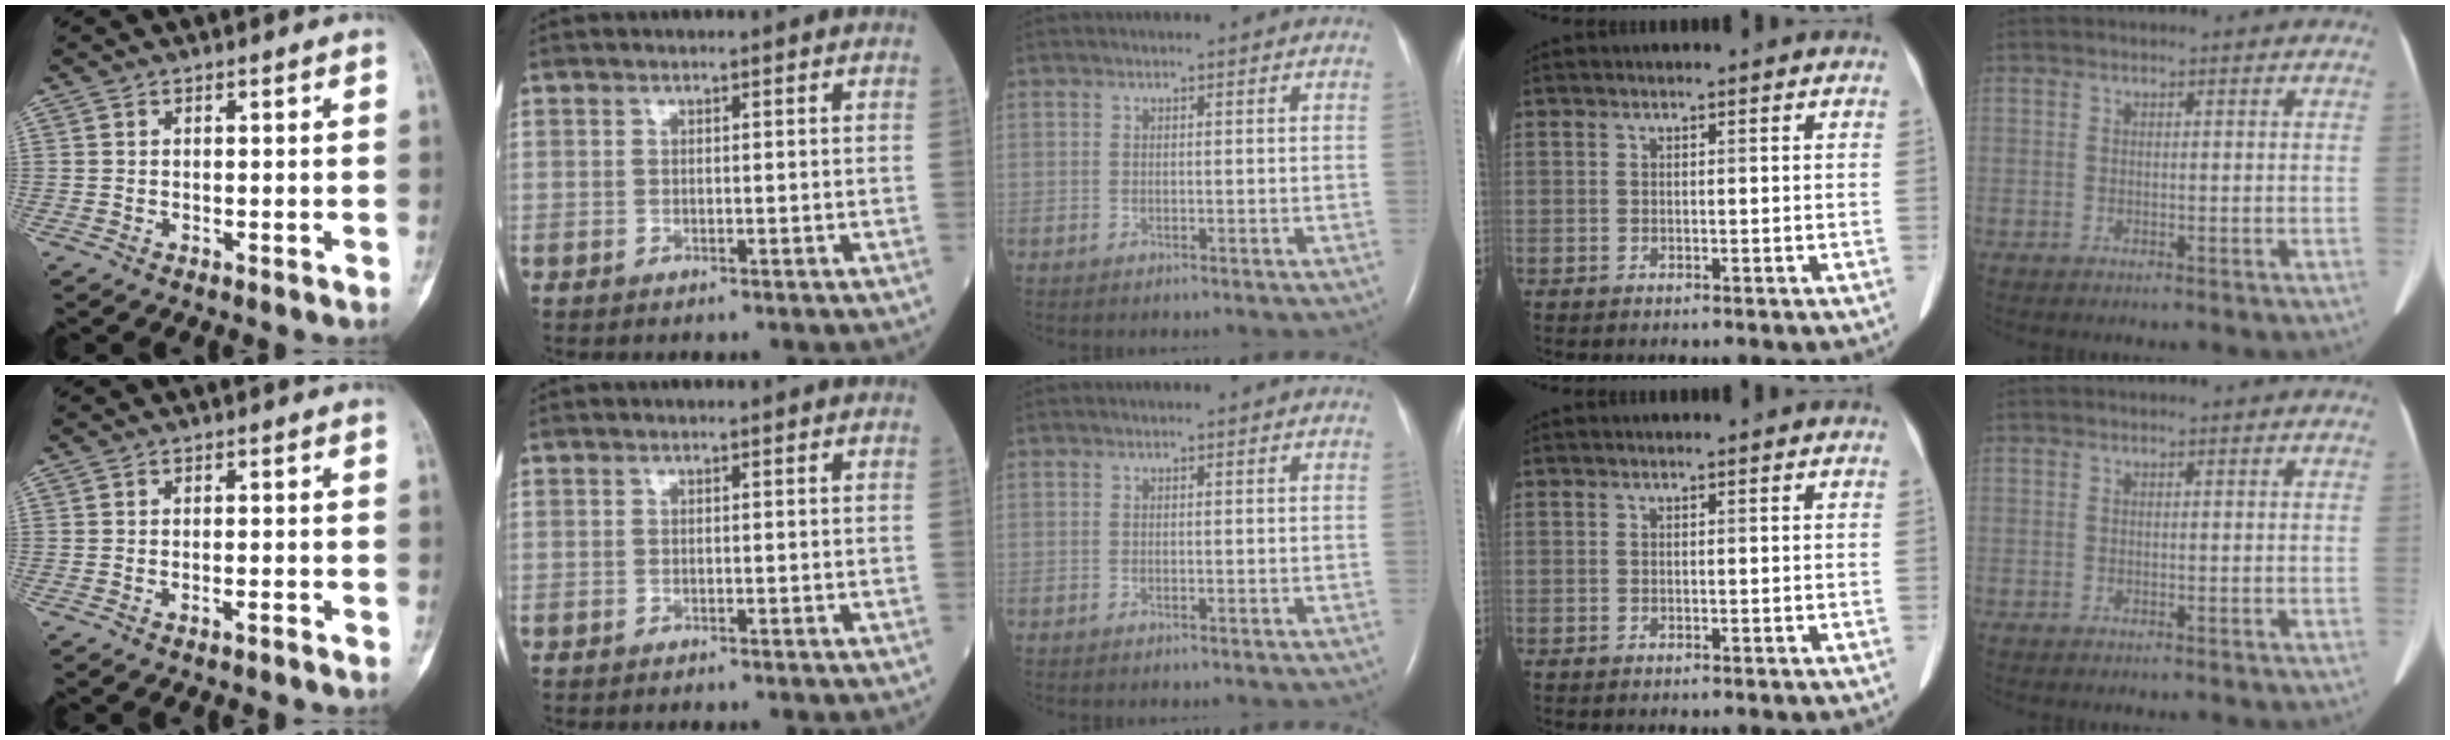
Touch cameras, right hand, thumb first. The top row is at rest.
{"thumb": {"total": 1.1, "force": [-0.9, 0.1, 0.7], "torque": [-0.016, 0.008, -0.015]}, "index": {"total": 0.8, "force": [-0.7, 0.1, 0.4], "torque": [-0.005, -0.001, -0.009]}}